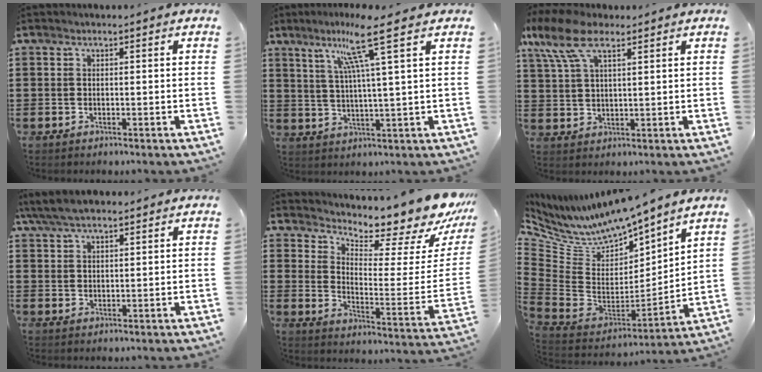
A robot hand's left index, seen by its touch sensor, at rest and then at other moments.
{"total": 9.2, "force": [5.4, -1.0, 7.5], "torque": [-0.152, -0.007, 0.086]}
{"total": 9.1, "force": [5.5, 3.8, 6.1], "torque": [-0.145, -0.001, 0.099]}
{"total": 4.9, "force": [4.0, 1.6, 2.4], "torque": [-0.058, 0.000, 0.075]}
{"total": 7.3, "force": [6.8, 1.1, 2.6], "torque": [-0.051, -0.078, 0.111]}
{"total": 7.5, "force": [7.1, 2.2, 1.3], "torque": [-0.072, -0.067, 0.123]}